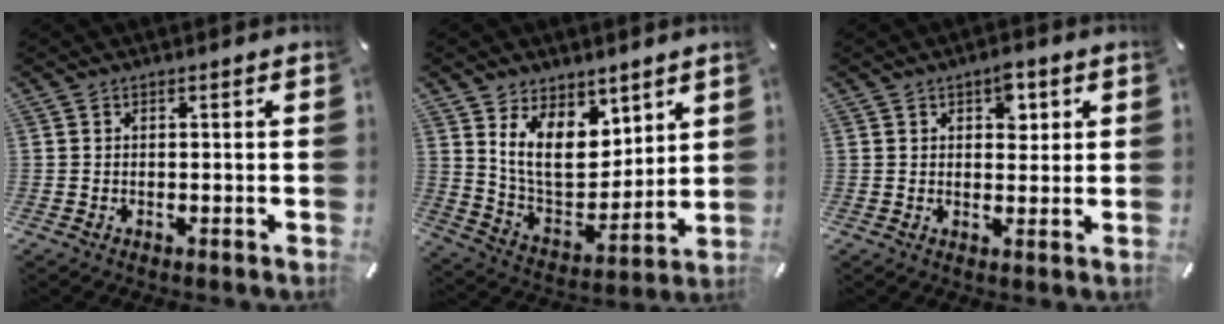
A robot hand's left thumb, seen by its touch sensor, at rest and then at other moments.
{"total": 12.8, "force": [7.2, 8.5, 6.2], "torque": [-0.132, -0.052, 0.140]}
{"total": 4.7, "force": [2.0, 2.9, 3.1], "torque": [-0.027, -0.008, 0.026]}